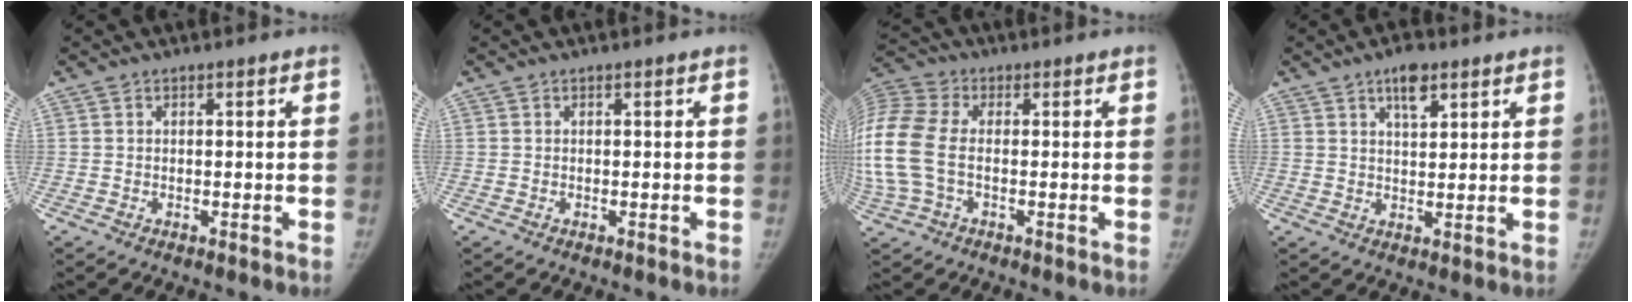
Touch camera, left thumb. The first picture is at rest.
{"total": 0.0}
{"total": 16.6, "force": [-0.8, 10.7, 12.6], "torque": [-0.337, 0.018, -0.013]}
{"total": 5.2, "force": [3.2, 2.3, 3.4], "torque": [-0.036, -0.013, 0.051]}